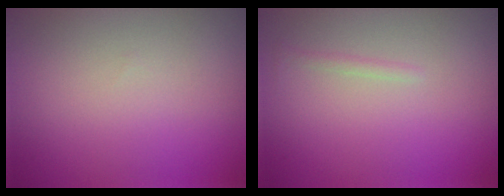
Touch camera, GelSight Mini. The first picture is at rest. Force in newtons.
{"total": 0.6, "press": 0.6, "slide": 0.0}